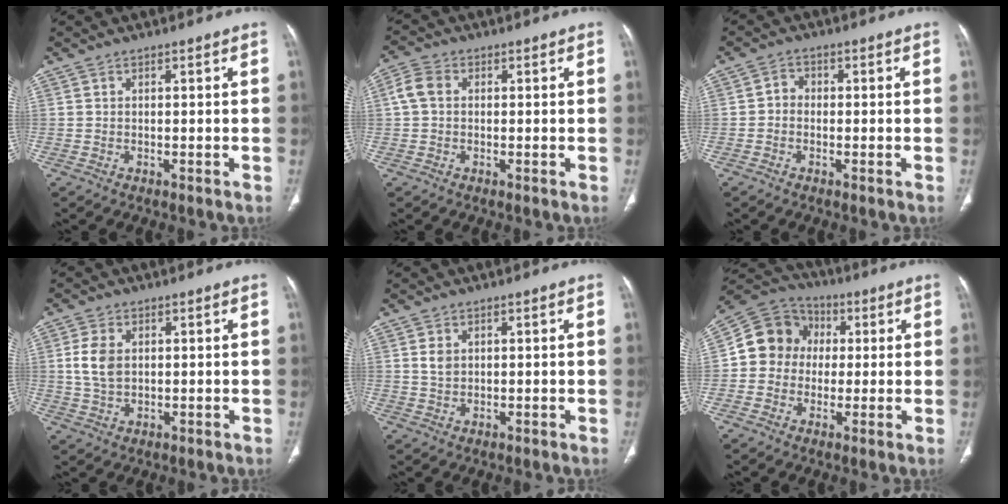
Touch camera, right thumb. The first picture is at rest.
{"total": 4.2, "force": [0.6, 3.2, 2.7], "torque": [-0.059, 0.014, 0.008]}
{"total": 2.3, "force": [-0.4, 1.9, 1.1], "torque": [-0.002, 0.010, -0.016]}
{"total": 5.8, "force": [1.0, 3.8, 4.2], "torque": [-0.085, 0.000, 0.022]}
{"total": 2.5, "force": [0.8, 1.8, 1.5], "torque": [-0.022, -0.003, 0.020]}
{"total": 11.4, "force": [0.9, 10.4, 4.8], "torque": [-0.059, 0.027, 0.002]}